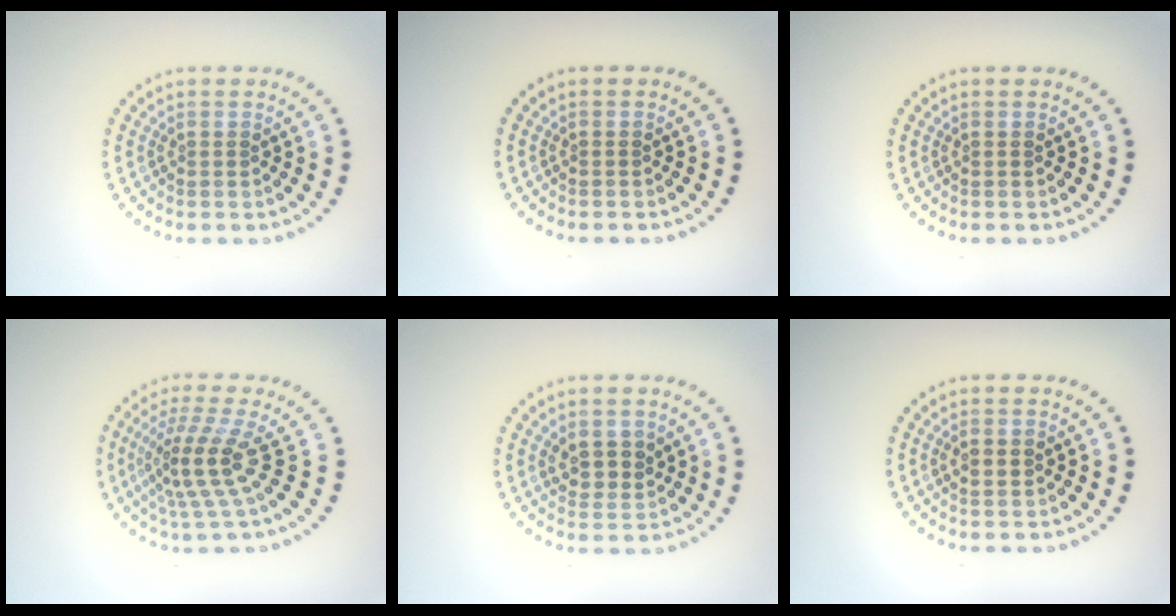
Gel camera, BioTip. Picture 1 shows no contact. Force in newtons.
{"total": 0.0}
{"total": 0.0}
{"total": 4.2, "press": 2.8, "slide": 3.1}
{"total": 2.5, "press": 2.4, "slide": 0.9}
{"total": 1.7, "press": 1.7, "slide": 0.1}